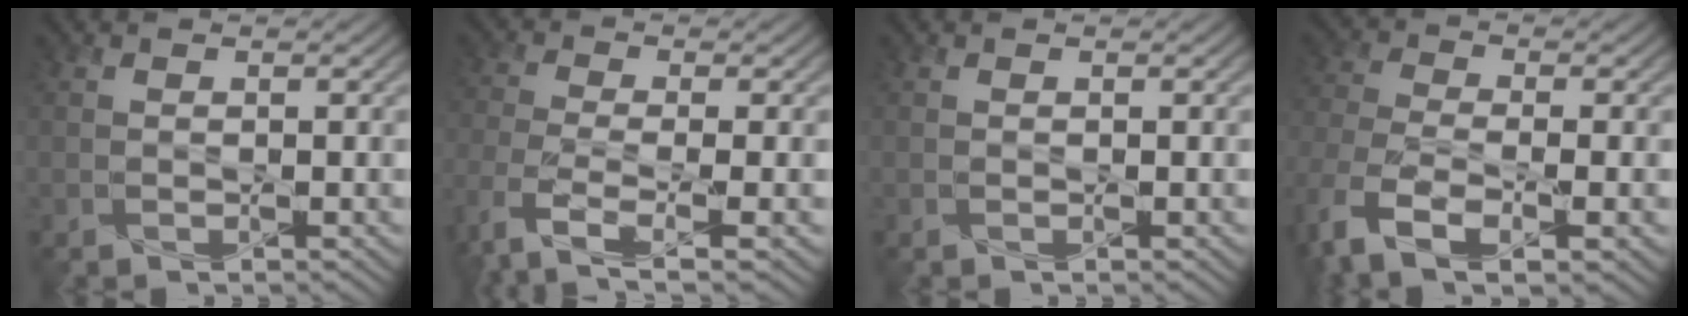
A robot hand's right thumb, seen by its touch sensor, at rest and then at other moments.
{"total": 7.9, "force": [-4.5, 2.8, 5.9], "torque": [-0.136, -0.018, -0.092]}
{"total": 0.0}
{"total": 9.3, "force": [-4.8, 4.3, 6.7], "torque": [-0.151, -0.016, -0.099]}